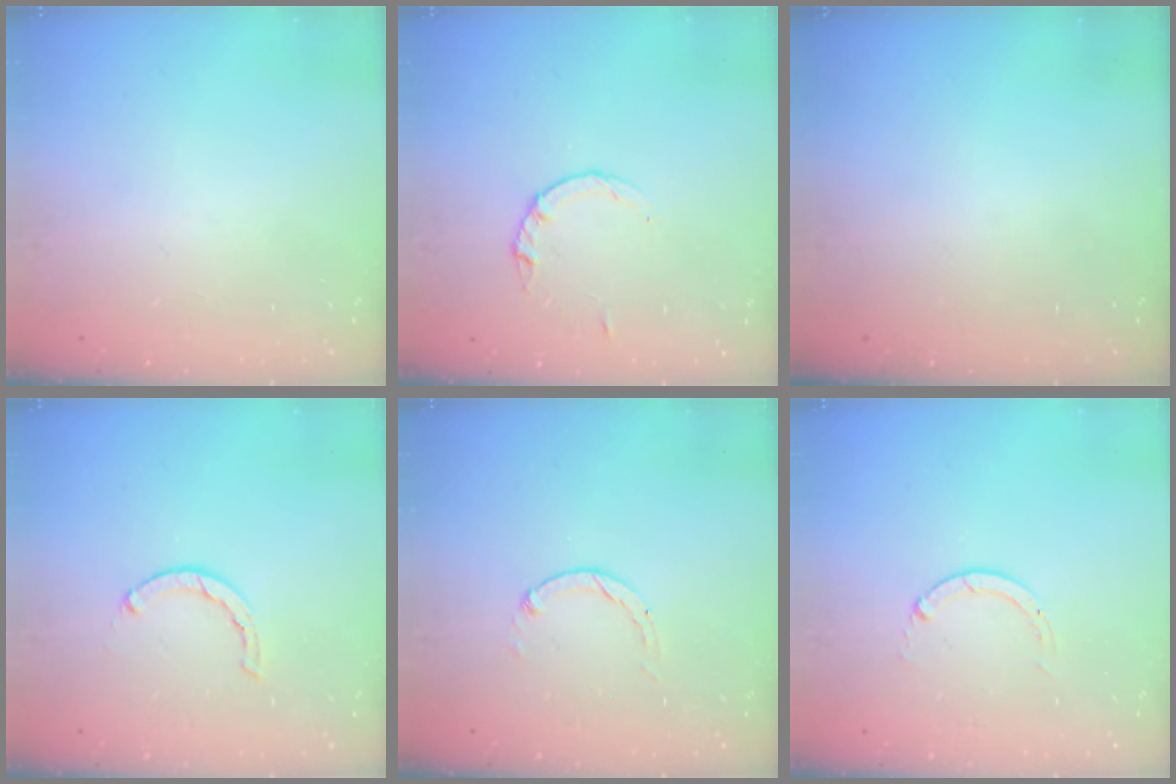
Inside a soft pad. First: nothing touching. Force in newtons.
{"total": 2.8, "press": 2.8, "slide": 0.4}
{"total": 0.0}
{"total": 1.6, "press": 1.5, "slide": 0.4}
{"total": 0.7, "press": 0.6, "slide": 0.2}
{"total": 0.0}